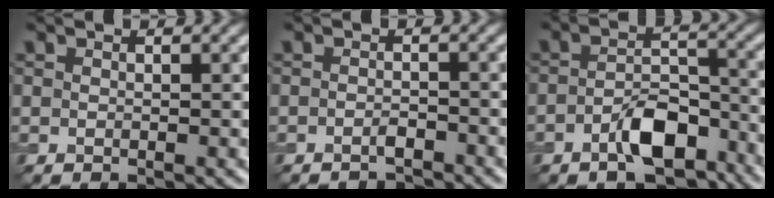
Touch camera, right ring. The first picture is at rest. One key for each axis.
{"total": 1.5, "fx": -1.2, "fy": 0.3, "fz": 0.8, "tx": -0.012, "ty": -0.001, "tz": -0.022}
{"total": 5.7, "fx": -3.3, "fy": 2.8, "fz": 3.7, "tx": -0.059, "ty": 0.004, "tz": -0.058}